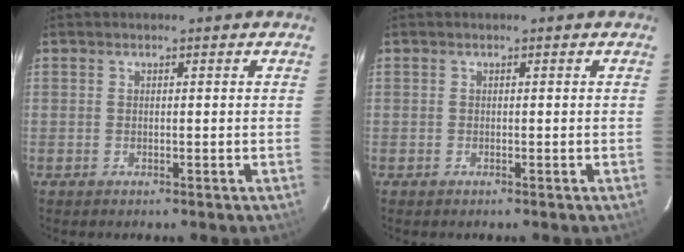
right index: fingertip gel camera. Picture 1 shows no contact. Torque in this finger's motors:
{"motor_torque": [0.19, -0.09, -0.05, -0.03]}